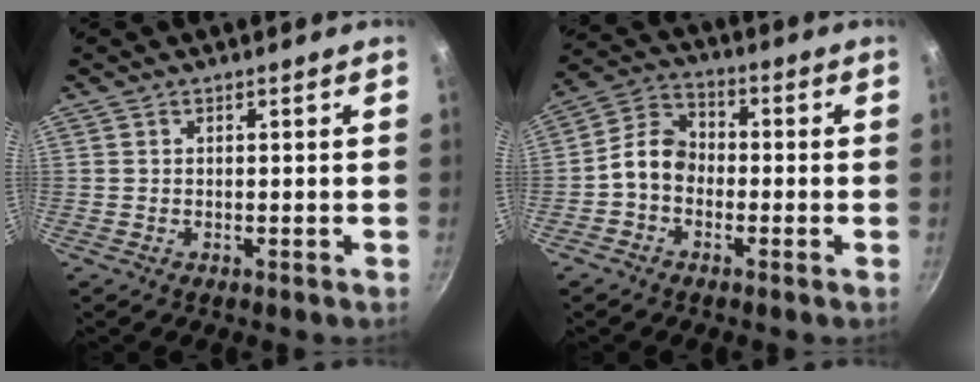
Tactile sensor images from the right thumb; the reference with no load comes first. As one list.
[{"total": 7.4, "force": [-1.7, 5.7, 4.4], "torque": [-0.062, 0.032, -0.051]}]